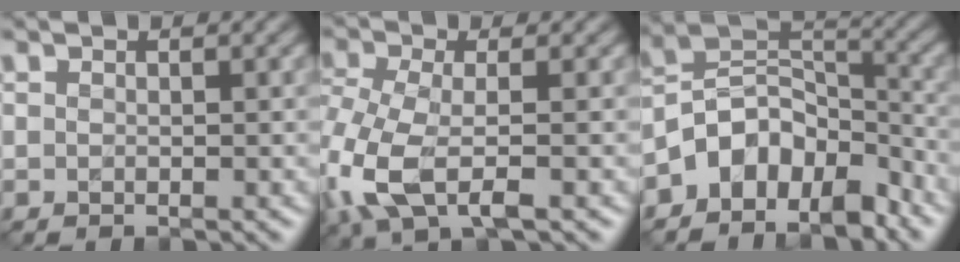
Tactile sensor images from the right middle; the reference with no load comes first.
{"total": 6.3, "force": [-2.2, 2.9, 5.2], "torque": [-0.130, -0.003, -0.055]}
{"total": 7.0, "force": [-4.5, 4.3, 3.1], "torque": [-0.024, 0.008, -0.092]}